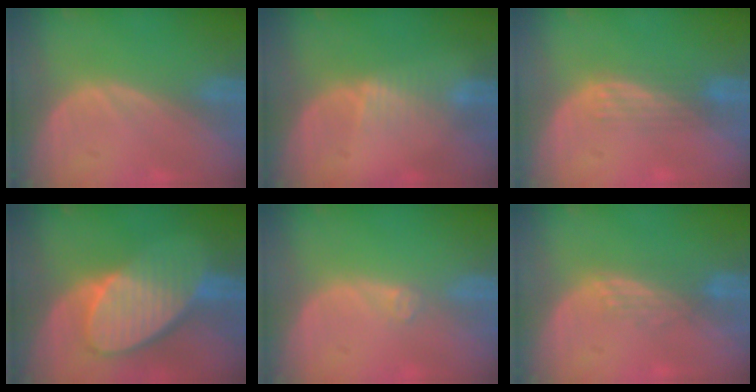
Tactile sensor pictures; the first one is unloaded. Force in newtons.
{"total": 1.9, "press": 1.9, "slide": 0.2}
{"total": 2.9, "press": 2.7, "slide": 1.1}
{"total": 9.4, "press": 8.3, "slide": 4.4}
{"total": 1.3, "press": 1.1, "slide": 0.7}
{"total": 2.9, "press": 2.4, "slide": 1.6}